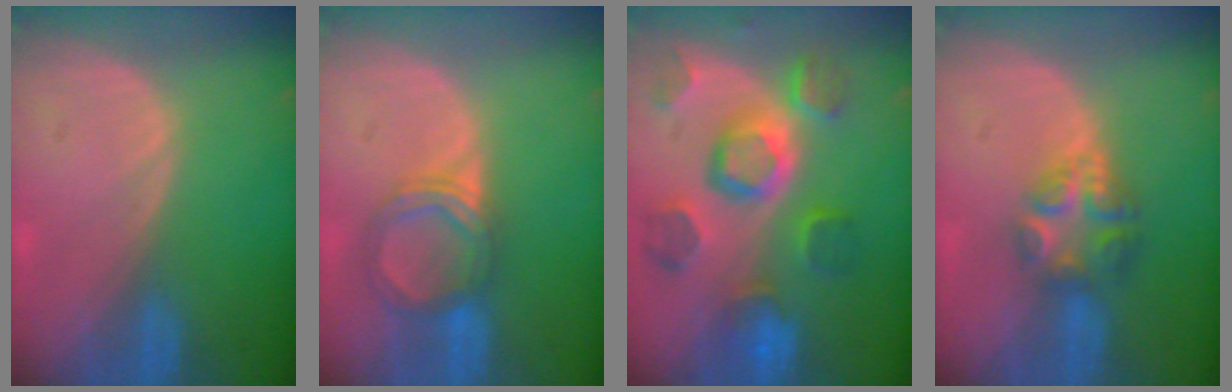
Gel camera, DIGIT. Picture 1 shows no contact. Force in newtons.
{"total": 5.5, "press": 5.2, "slide": 1.8}
{"total": 11.4, "press": 10.0, "slide": 5.7}
{"total": 6.2, "press": 5.4, "slide": 2.9}